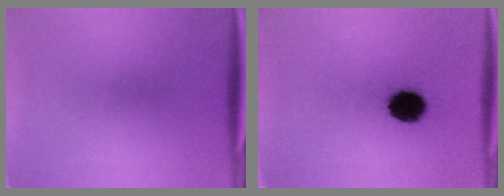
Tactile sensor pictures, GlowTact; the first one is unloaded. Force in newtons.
{"total": 9.5}